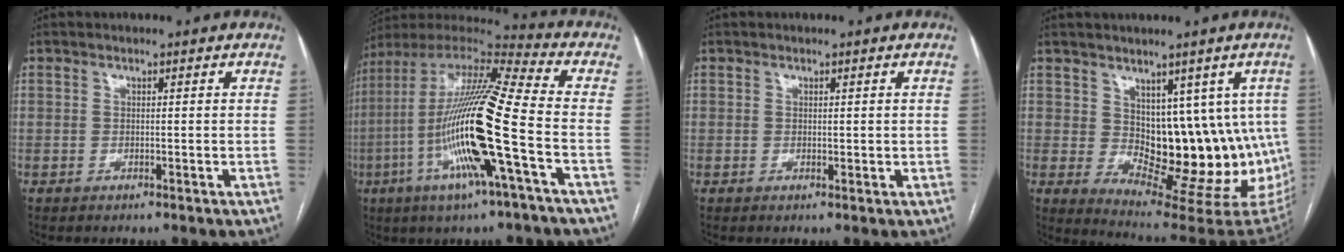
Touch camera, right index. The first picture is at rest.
{"total": 21.7, "force": [-5.4, 0.8, 21.0], "torque": [-0.422, -0.016, -0.110]}
{"total": 0.9, "force": [0.4, 0.7, 0.5], "torque": [-0.002, -0.003, 0.006]}
{"total": 13.8, "force": [2.0, 7.9, 11.1], "torque": [-0.122, -0.001, 0.050]}